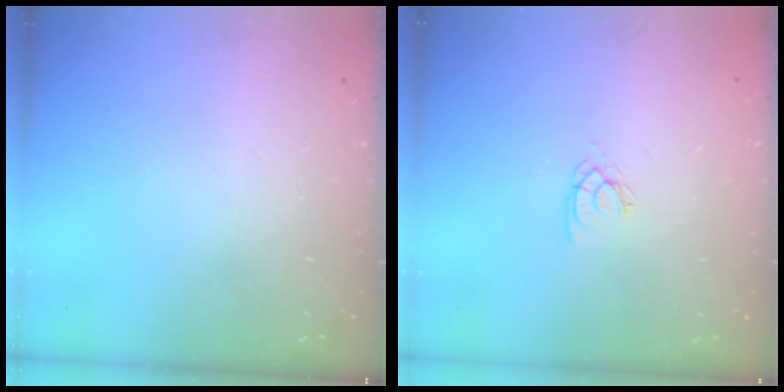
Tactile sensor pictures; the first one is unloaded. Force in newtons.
{"total": 2.0, "press": 2.0, "slide": 0.4}